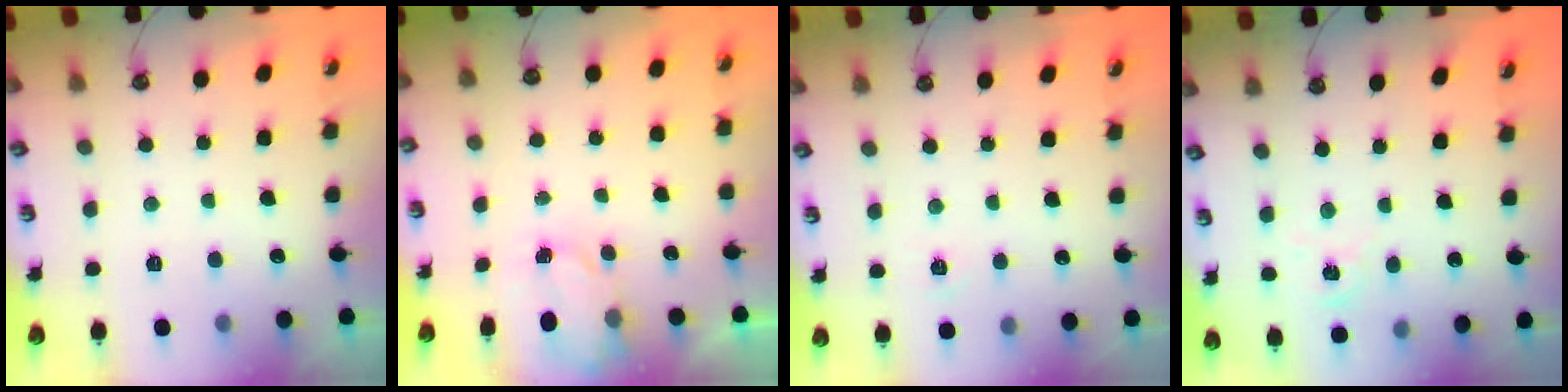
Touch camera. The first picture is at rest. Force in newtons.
{"total": 2.3, "press": 2.3, "slide": 0.2}
{"total": 2.1, "press": 2.1, "slide": 0.3}
{"total": 1.8, "press": 1.8, "slide": 0.3}